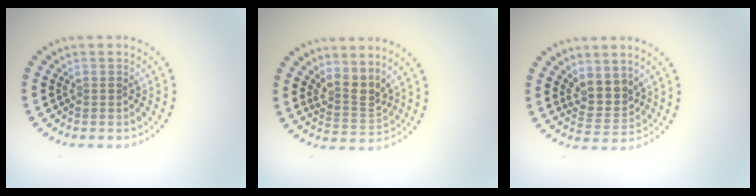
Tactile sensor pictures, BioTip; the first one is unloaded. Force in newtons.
{"total": 2.7, "press": 2.0, "slide": 1.8}
{"total": 2.9, "press": 2.3, "slide": 1.6}